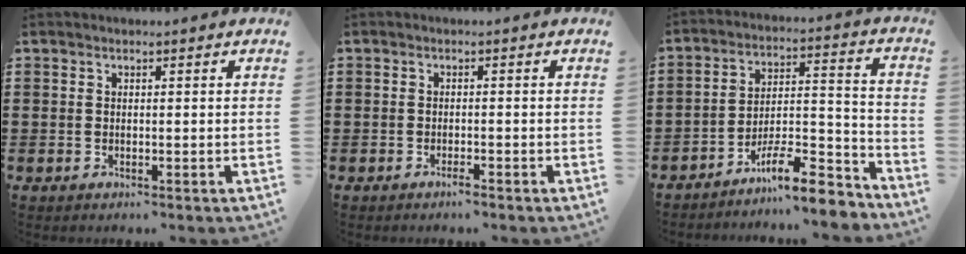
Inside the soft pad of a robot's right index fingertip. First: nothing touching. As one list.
[{"total": 1.1, "force": [-1.0, 0.1, 0.4], "torque": [-0.010, -0.005, -0.019]}, {"total": 10.6, "force": [-8.9, 1.9, 5.3], "torque": [-0.076, 0.029, -0.167]}]